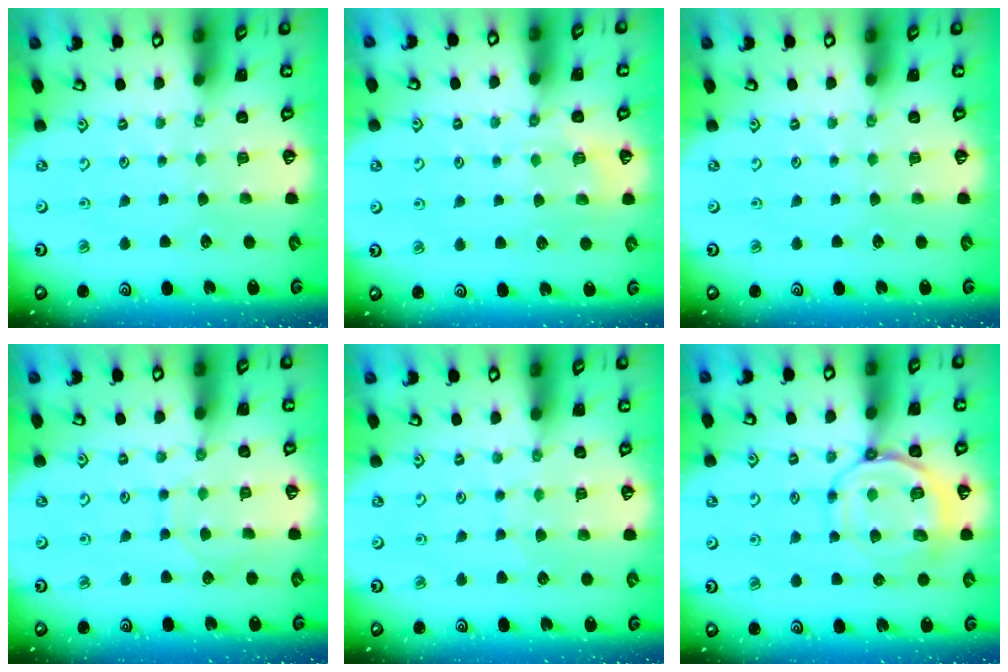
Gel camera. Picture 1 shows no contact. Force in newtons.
{"total": 4.9, "press": 4.8, "slide": 1.3}
{"total": 0.0}
{"total": 5.6, "press": 5.6, "slide": 0.5}
{"total": 5.5, "press": 5.5, "slide": 0.4}
{"total": 10.4, "press": 10.4, "slide": 1.2}